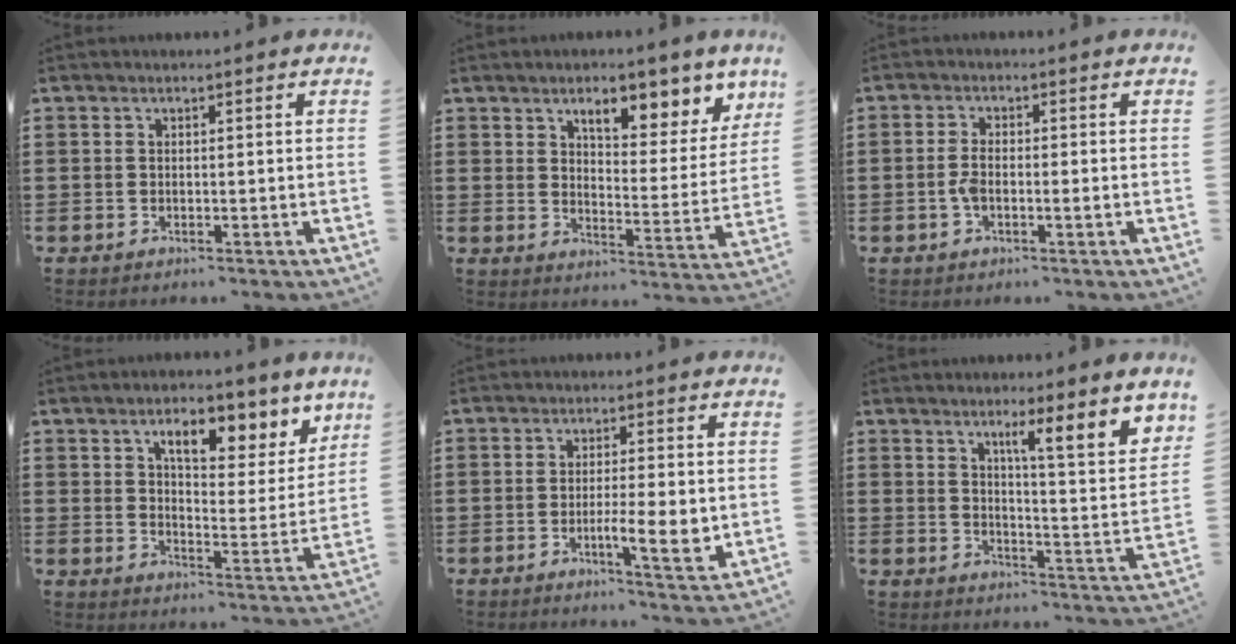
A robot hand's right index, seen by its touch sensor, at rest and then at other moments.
{"total": 7.5, "force": [5.5, 2.5, 4.5], "torque": [-0.070, -0.025, 0.087]}
{"total": 2.8, "force": [-0.9, 0.8, 2.5], "torque": [-0.059, -0.004, -0.022]}
{"total": 8.4, "force": [5.6, 2.9, 5.5], "torque": [-0.087, -0.020, 0.090]}
{"total": 6.7, "force": [-1.4, 1.2, 6.4], "torque": [-0.112, -0.009, -0.022]}
{"total": 5.8, "force": [3.8, -0.4, 4.3], "torque": [-0.064, -0.039, 0.052]}